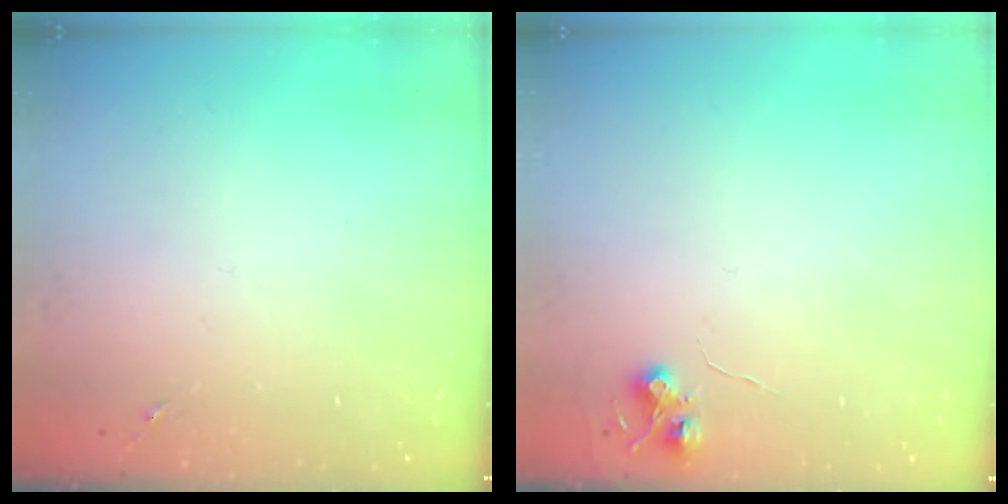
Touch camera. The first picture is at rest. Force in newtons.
{"total": 5.5, "press": 5.5, "slide": 0.5}